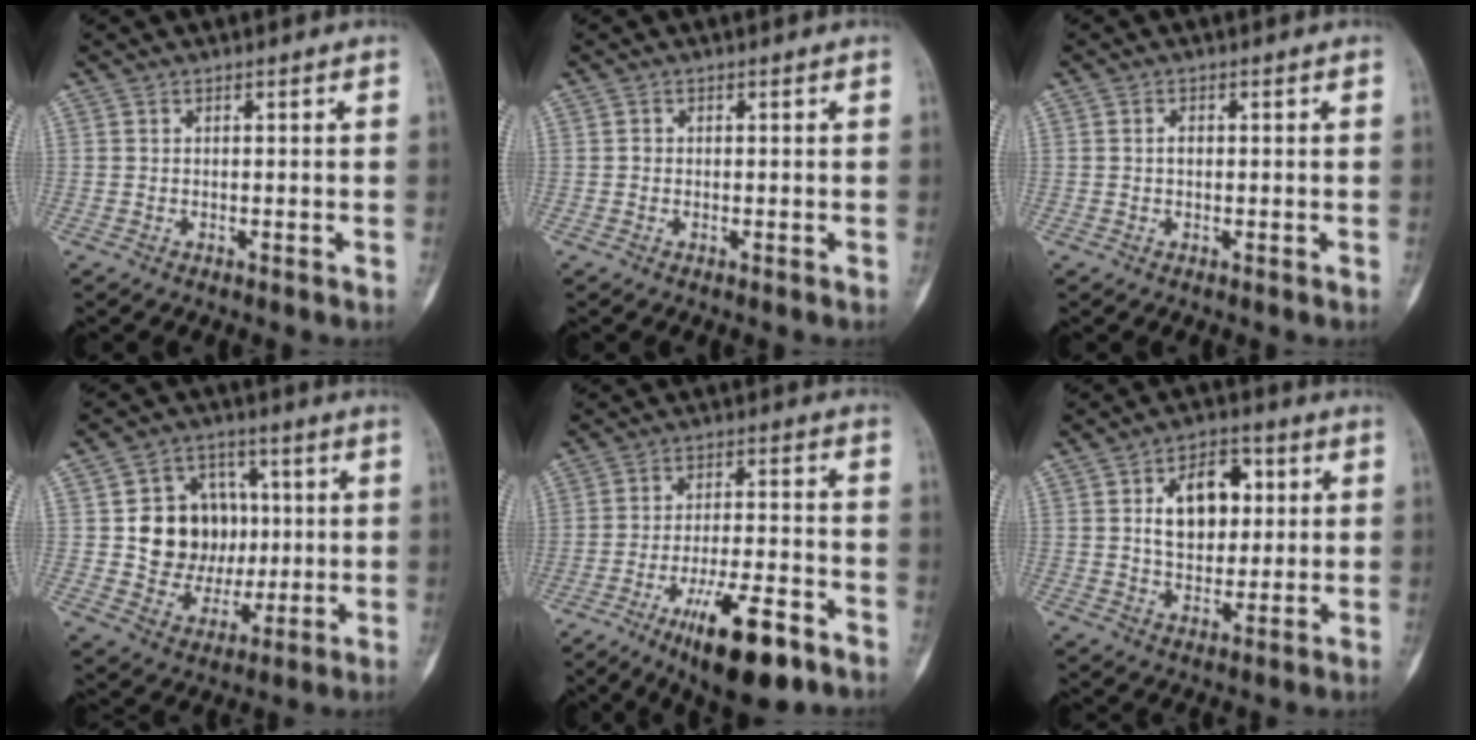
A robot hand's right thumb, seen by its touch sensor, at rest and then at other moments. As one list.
[{"total": 0.6, "force": [0.0, 0.6, 0.2], "torque": [0.003, 0.003, 0.000]}, {"total": 1.1, "force": [0.1, 0.7, 0.8], "torque": [-0.011, 0.003, 0.000]}, {"total": 14.4, "force": [1.5, 12.1, 7.7], "torque": [-0.062, 0.009, 0.037]}, {"total": 14.7, "force": [-8.5, 4.3, 11.1], "torque": [-0.181, 0.047, -0.134]}, {"total": 12.2, "force": [2.6, 8.0, 8.9], "torque": [-0.101, 0.003, 0.040]}]